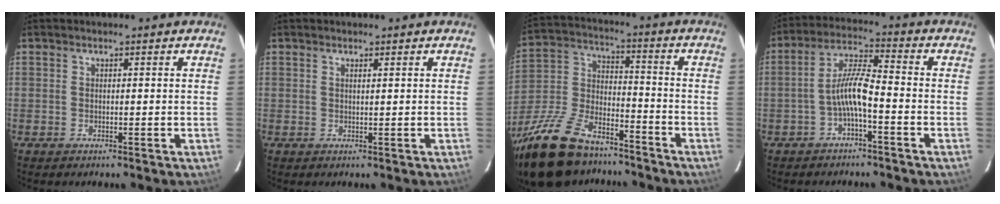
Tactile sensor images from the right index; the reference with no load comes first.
{"total": 0.6, "force": [0.5, -0.1, 0.4], "torque": [-0.008, -0.002, 0.007]}
{"total": 26.9, "force": [-19.9, 11.9, 13.7], "torque": [-0.296, 0.001, -0.327]}
{"total": 6.6, "force": [-2.8, 0.9, 5.9], "torque": [-0.127, 0.016, -0.053]}